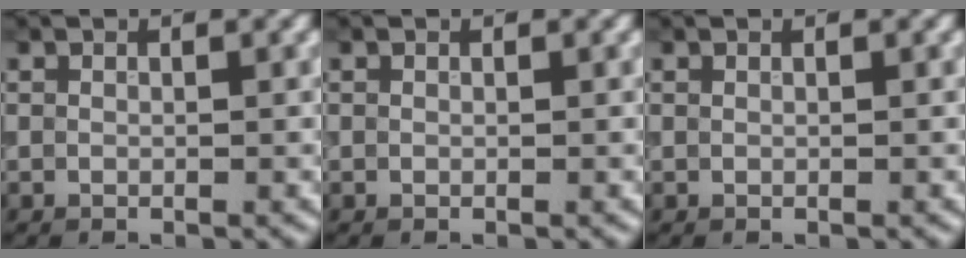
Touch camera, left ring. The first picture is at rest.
{"total": 0.0}
{"total": 0.0}